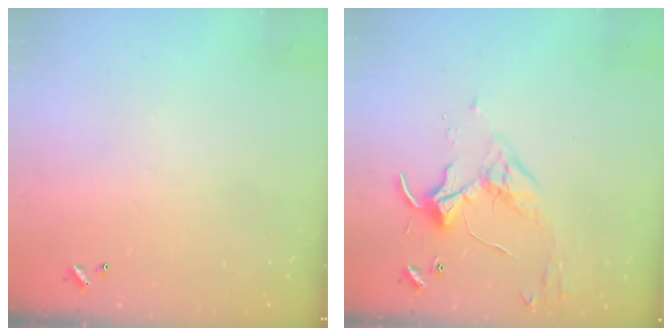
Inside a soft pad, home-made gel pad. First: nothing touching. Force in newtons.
{"total": 3.6, "press": 3.5, "slide": 0.7}